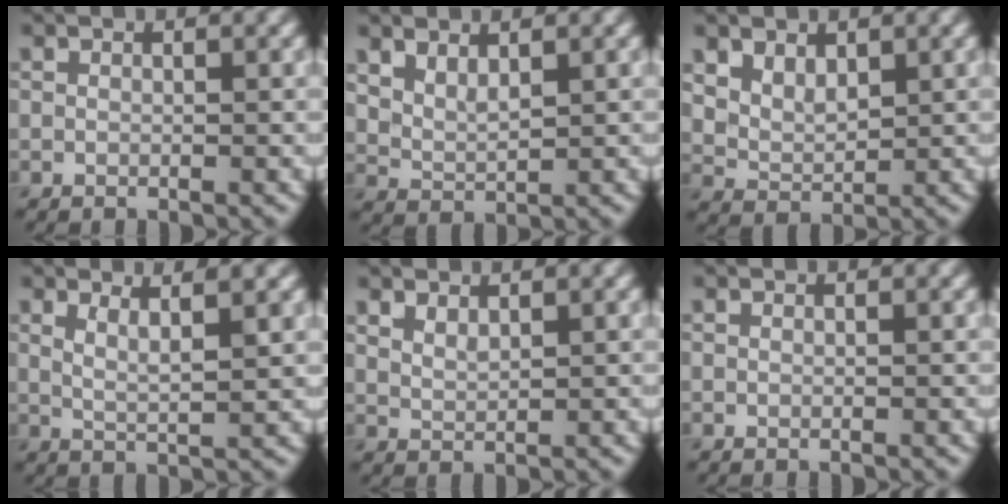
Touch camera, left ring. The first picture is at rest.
{"total": 2.4, "force": [1.6, 1.0, 1.4], "torque": [-0.030, -0.004, 0.035]}
{"total": 3.2, "force": [1.8, 2.1, 1.6], "torque": [-0.037, -0.005, 0.040]}
{"total": 2.9, "force": [1.7, 0.7, 2.2], "torque": [-0.024, -0.002, 0.026]}
{"total": 1.5, "force": [1.2, 0.5, 0.8], "torque": [-0.019, -0.002, 0.027]}
{"total": 0.0}